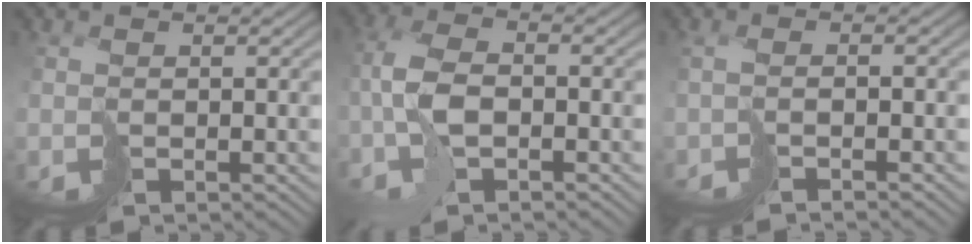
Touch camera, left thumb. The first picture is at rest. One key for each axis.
{"total": 5.4, "fx": -1.5, "fy": 2.3, "fz": 4.7, "tx": -0.109, "ty": 0.010, "tz": -0.039}
{"total": 2.0, "fx": -1.5, "fy": -0.7, "fz": 1.2, "tx": -0.020, "ty": -0.001, "tz": -0.031}